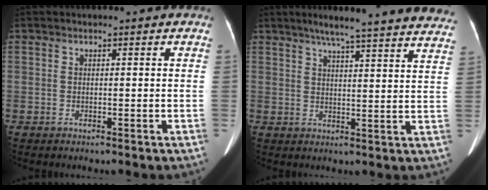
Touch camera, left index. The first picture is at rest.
{"total": 23.3, "force": [20.7, 1.5, 10.5], "torque": [-0.145, -0.027, 0.243]}